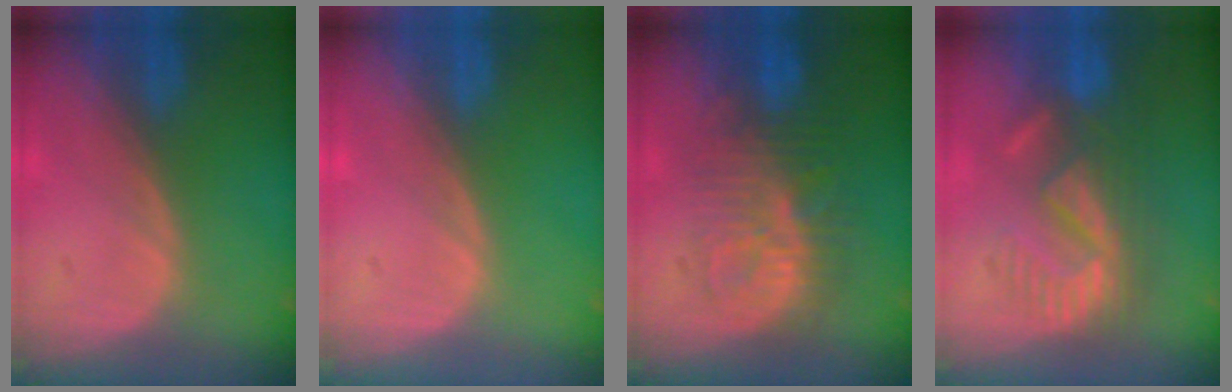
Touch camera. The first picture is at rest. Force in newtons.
{"total": 0.0}
{"total": 9.6, "press": 9.1, "slide": 2.9}
{"total": 8.9, "press": 8.2, "slide": 3.6}